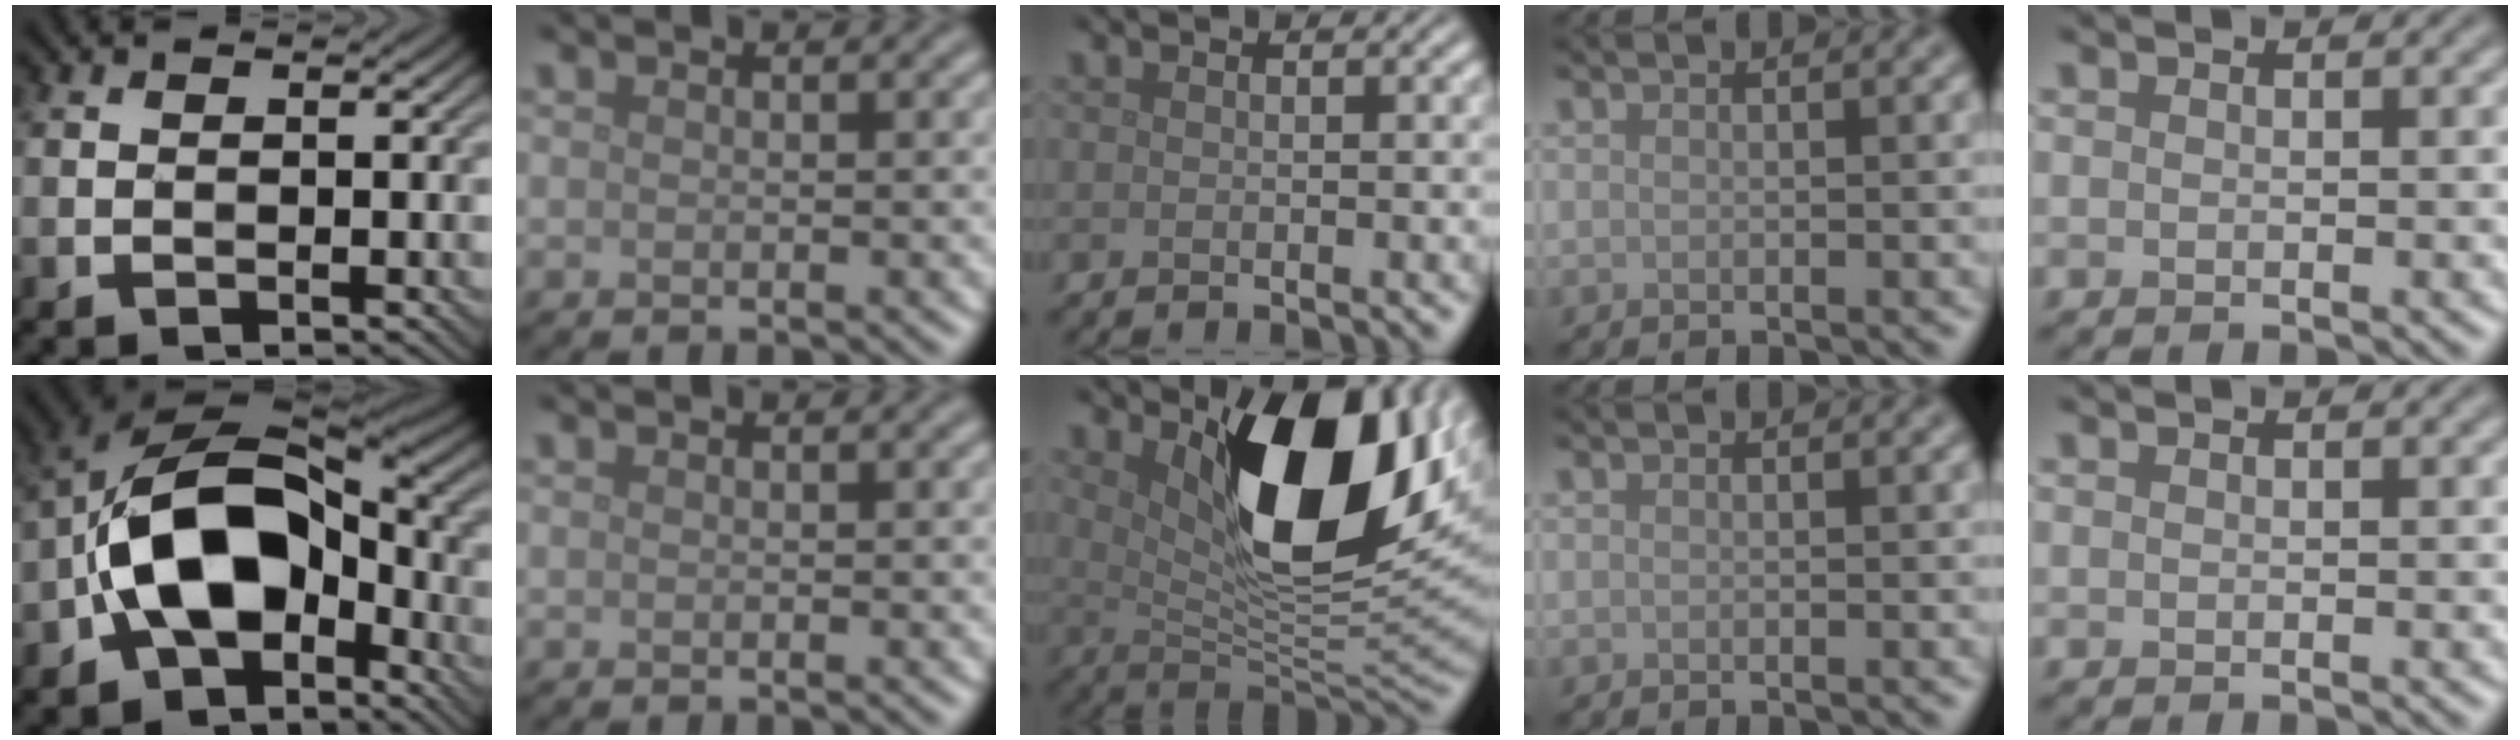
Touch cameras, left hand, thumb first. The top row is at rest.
{"thumb": {"total": 14.4, "force": [-4.5, 8.9, 10.4], "torque": [-0.187, 0.002, -0.098]}, "middle": {"total": 12.8, "force": [4.1, 5.4, 10.9], "torque": [-0.166, -0.008, 0.071]}}